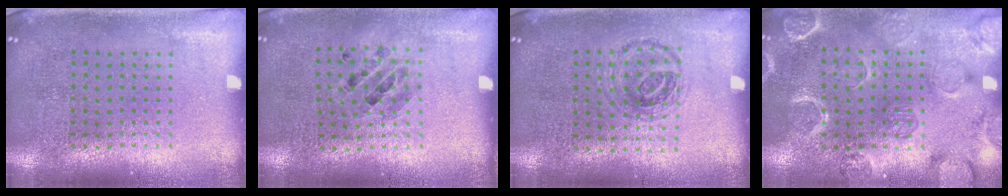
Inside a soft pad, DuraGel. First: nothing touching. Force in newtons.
{"total": 0.8, "press": 0.8, "slide": 0.1}
{"total": 0.9, "press": 0.9, "slide": 0.2}
{"total": 2.4, "press": 2.4, "slide": 0.4}